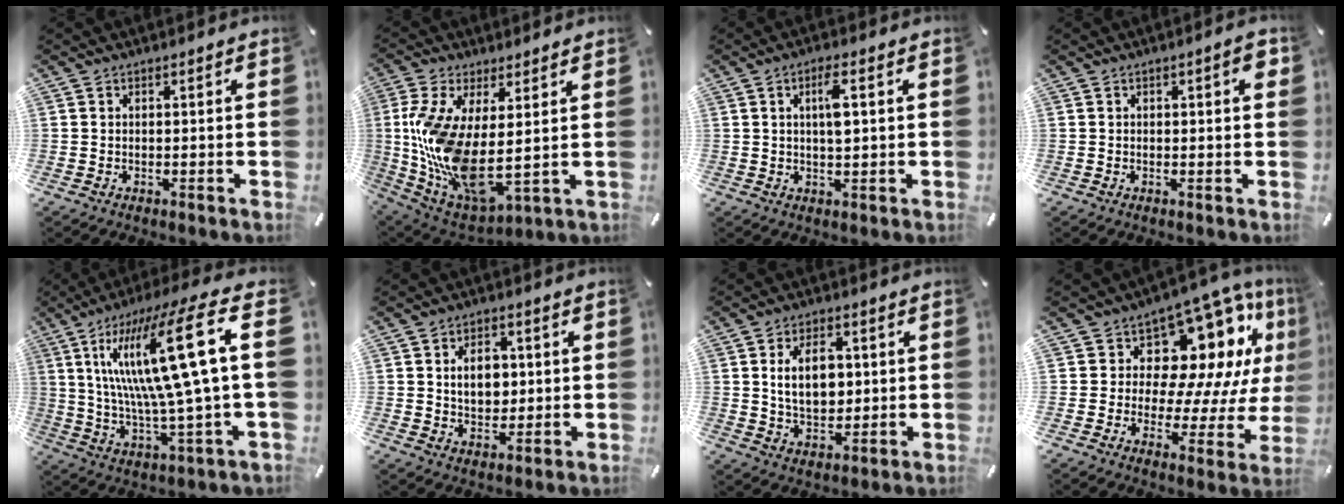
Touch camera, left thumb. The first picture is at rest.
{"total": 14.1, "force": [2.3, 5.9, 12.6], "torque": [-0.278, -0.047, 0.045]}
{"total": 5.3, "force": [1.3, 1.5, 4.9], "torque": [-0.082, -0.001, 0.015]}
{"total": 2.7, "force": [0.7, 0.9, 2.4], "torque": [-0.033, 0.001, 0.005]}
{"total": 24.4, "force": [5.7, 4.2, 23.3], "torque": [-0.442, -0.022, 0.069]}
{"total": 7.7, "force": [1.1, 5.9, 4.8], "torque": [-0.072, 0.002, 0.014]}
{"total": 10.0, "force": [1.5, 6.7, 7.2], "torque": [-0.135, -0.002, 0.018]}
{"total": 15.3, "force": [7.5, 9.8, 9.1], "torque": [-0.126, -0.074, 0.128]}